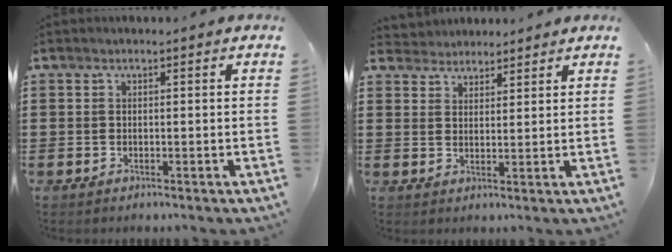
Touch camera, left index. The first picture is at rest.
{"total": 3.0, "force": [2.8, 0.8, -0.5], "torque": [-0.001, -0.003, 0.055]}